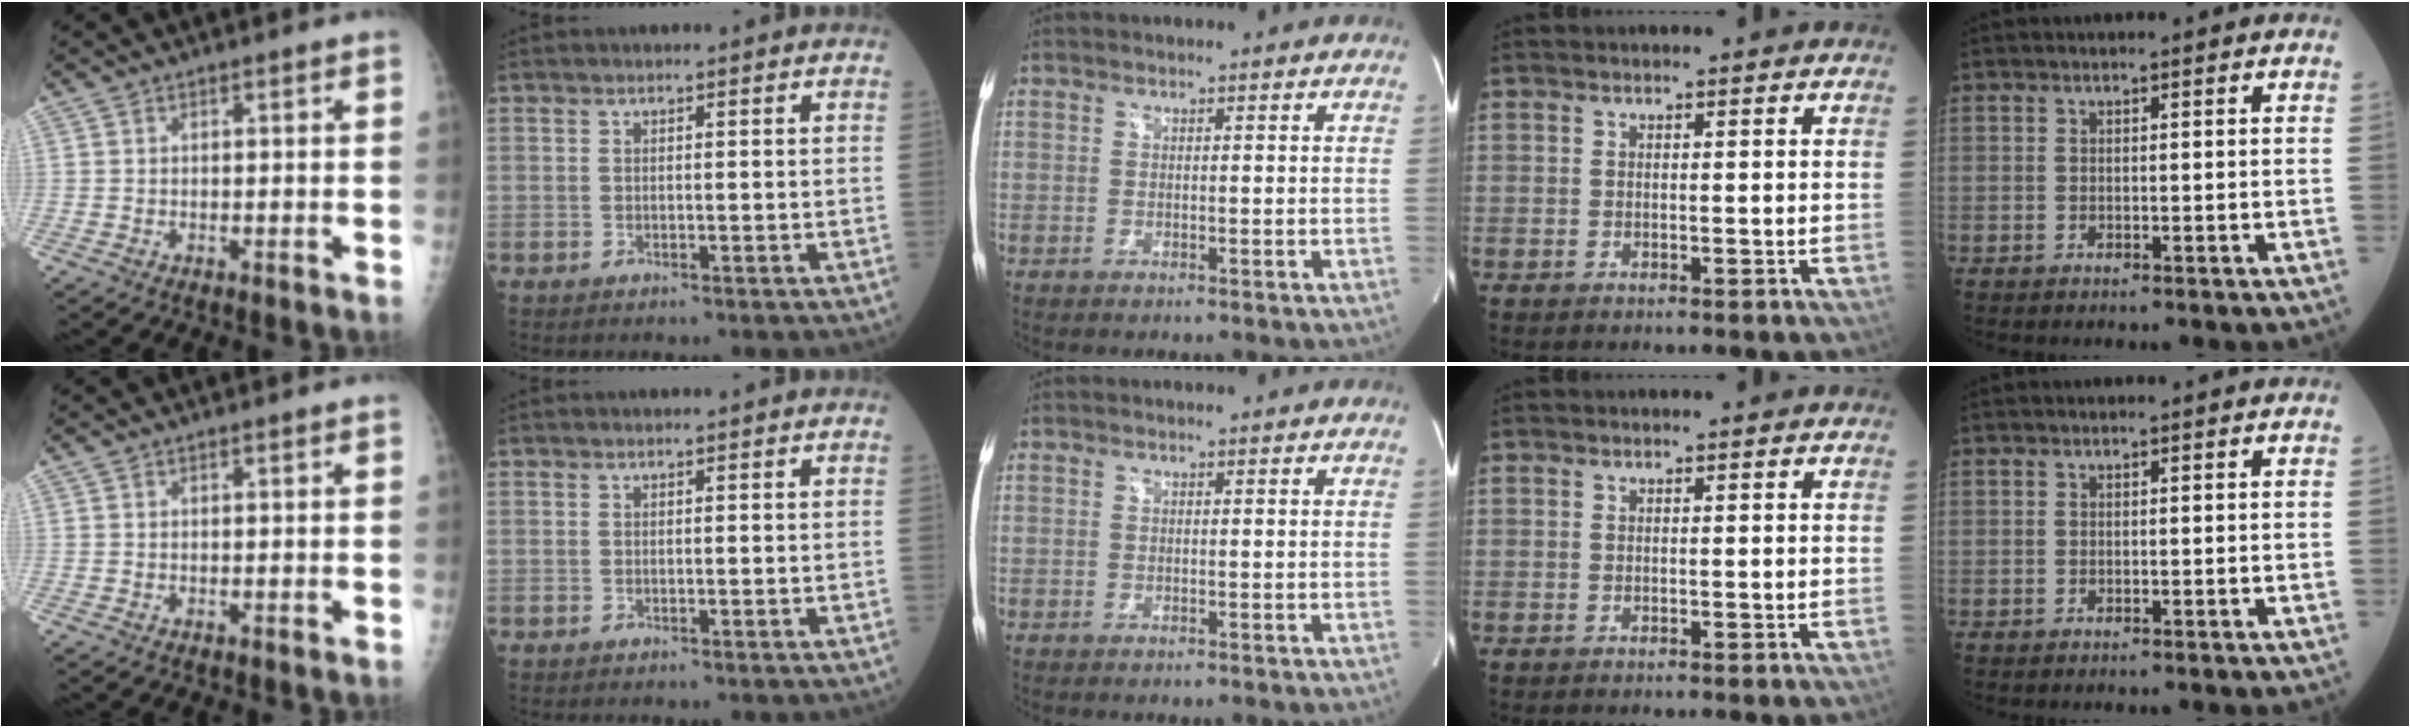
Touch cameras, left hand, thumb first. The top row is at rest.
{}